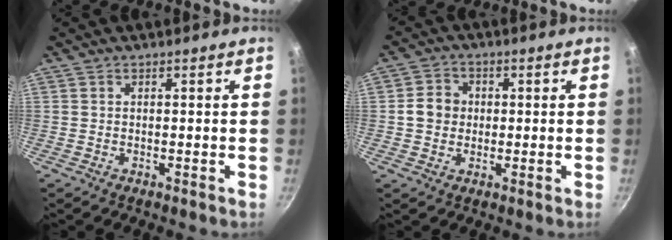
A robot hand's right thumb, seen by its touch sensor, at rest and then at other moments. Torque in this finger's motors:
{"motor_torque": [0.50, 1.04, 0.66, -0.53, 0.07]}